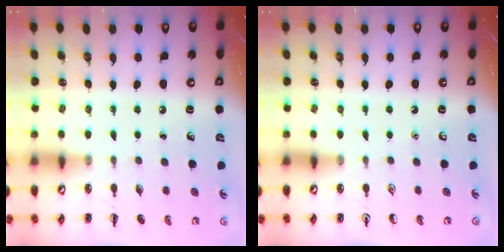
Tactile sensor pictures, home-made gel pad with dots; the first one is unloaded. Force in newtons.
{"total": 0.0}